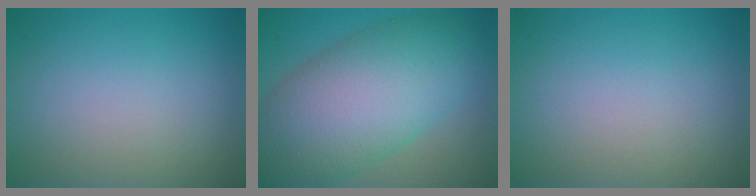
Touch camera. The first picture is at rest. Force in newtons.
{"total": 11.9, "press": 11.8, "slide": 0.4}
{"total": 0.0}